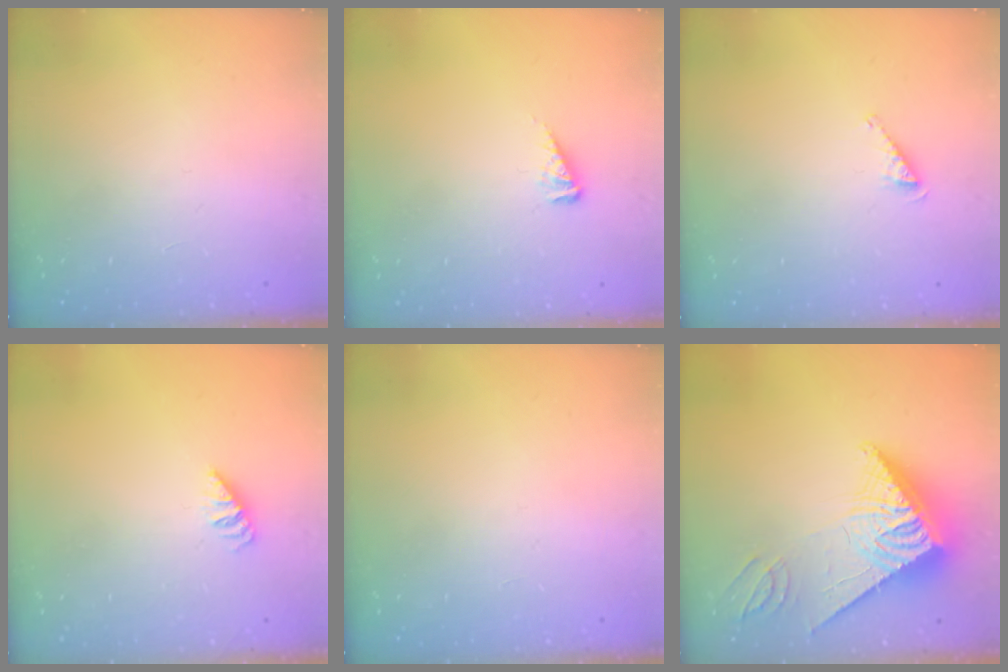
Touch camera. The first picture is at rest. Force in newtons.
{"total": 4.0, "press": 3.9, "slide": 0.6}
{"total": 3.4, "press": 3.4, "slide": 0.5}
{"total": 0.6, "press": 0.5, "slide": 0.2}
{"total": 0.0}
{"total": 14.7, "press": 14.6, "slide": 1.5}